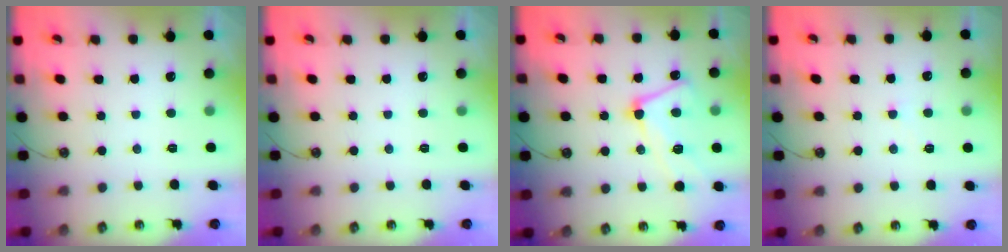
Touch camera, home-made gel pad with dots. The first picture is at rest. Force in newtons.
{"total": 0.0}
{"total": 9.4, "press": 9.3, "slide": 1.3}
{"total": 1.4, "press": 1.3, "slide": 0.4}